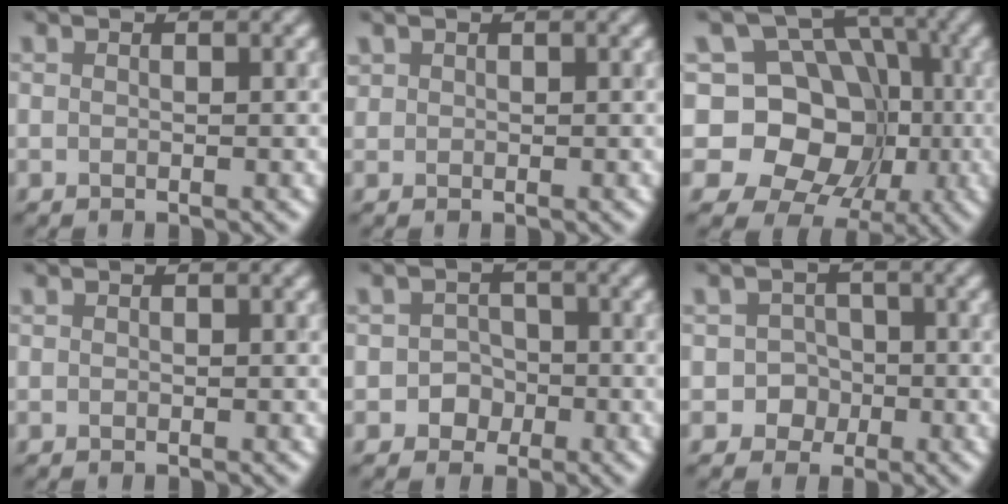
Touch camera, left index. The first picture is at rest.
{"total": 0.6, "force": [0.3, 0.5, -0.2], "torque": [0.012, 0.004, 0.005]}
{"total": 12.3, "force": [-0.3, 11.0, 5.7], "torque": [-0.081, 0.052, -0.040]}
{"total": 0.0}
{"total": 1.9, "force": [-0.6, 1.8, 0.2], "torque": [0.024, 0.007, -0.019]}
{"total": 2.6, "force": [-0.7, 2.5, 0.1], "torque": [0.035, 0.012, -0.025]}